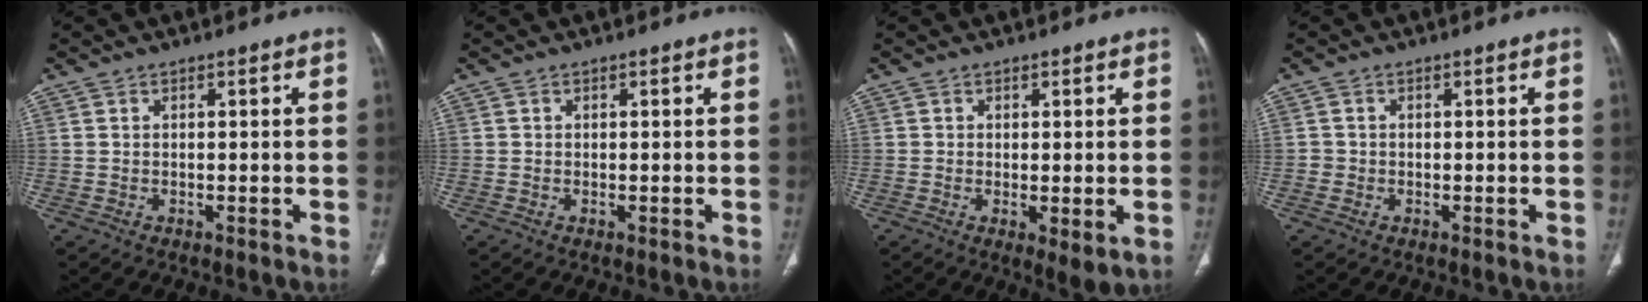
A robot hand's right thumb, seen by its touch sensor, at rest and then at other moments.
{"total": 0.0}
{"total": 4.2, "force": [-0.8, 1.5, 3.9], "torque": [-0.067, -0.016, -0.012]}
{"total": 1.0, "force": [-0.3, 0.9, 0.1], "torque": [0.003, 0.005, -0.009]}